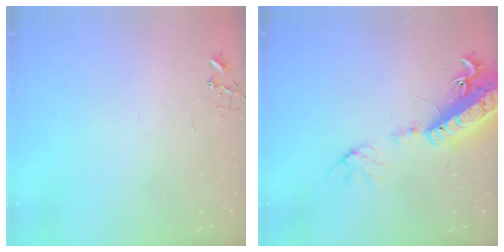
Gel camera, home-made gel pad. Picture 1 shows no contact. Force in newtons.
{"total": 17.9, "press": 17.4, "slide": 3.9}